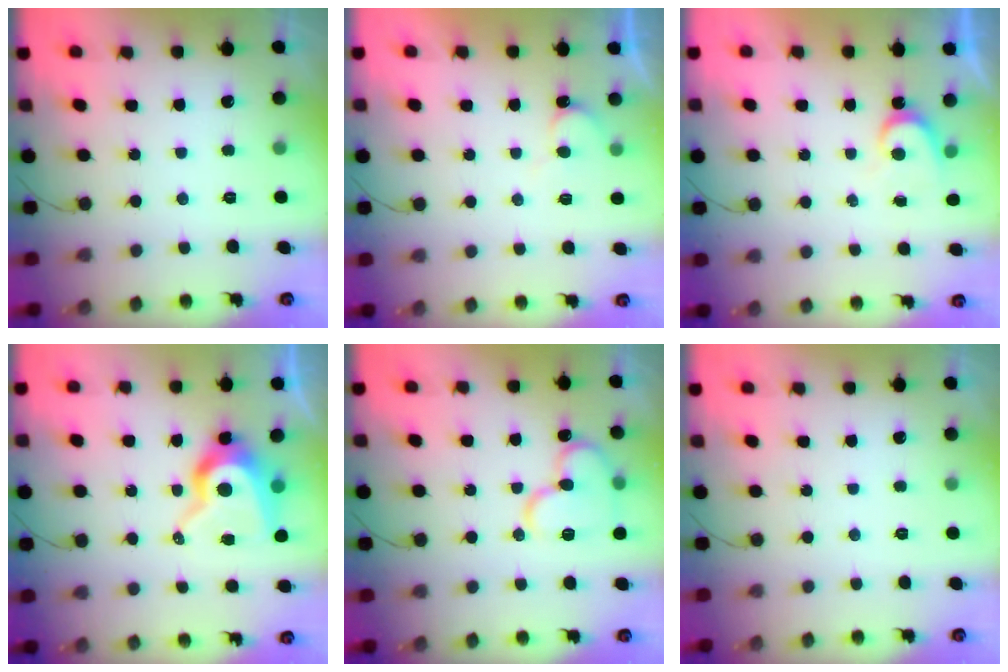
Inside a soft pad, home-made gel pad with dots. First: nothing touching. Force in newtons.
{"total": 5.4, "press": 5.4, "slide": 0.4}
{"total": 3.7, "press": 3.7, "slide": 0.4}
{"total": 12.3, "press": 12.3, "slide": 1.1}
{"total": 13.1, "press": 13.1, "slide": 1.2}
{"total": 0.0}